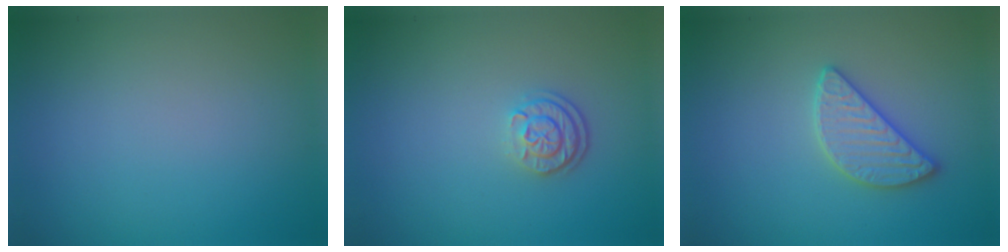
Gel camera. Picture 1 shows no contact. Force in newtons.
{"total": 2.4, "press": 1.9, "slide": 1.5}
{"total": 2.8, "press": 2.8, "slide": 0.2}